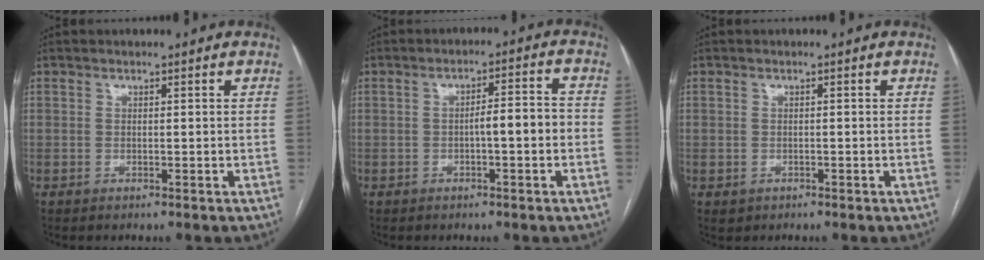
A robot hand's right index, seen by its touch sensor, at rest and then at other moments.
{"total": 4.9, "force": [-1.1, 0.7, 4.7], "torque": [-0.070, 0.018, -0.015]}
{"total": 1.2, "force": [-0.5, 1.1, 0.2], "torque": [-0.007, 0.004, -0.002]}